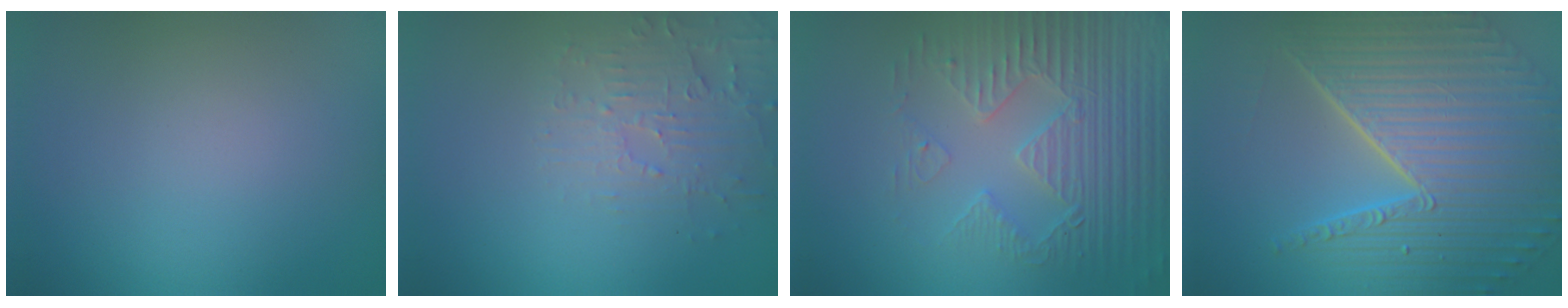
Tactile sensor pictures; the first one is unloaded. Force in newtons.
{"total": 3.2, "press": 3.1, "slide": 0.7}
{"total": 5.0, "press": 4.7, "slide": 1.8}
{"total": 10.9, "press": 7.1, "slide": 8.3}